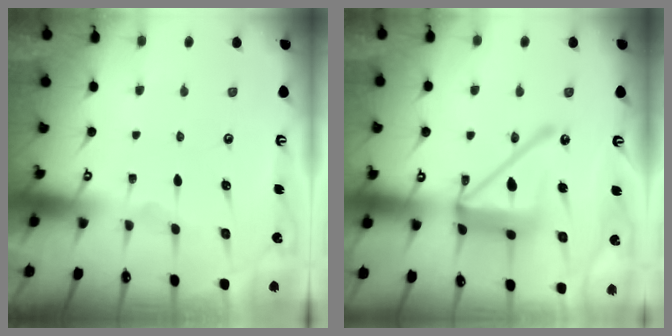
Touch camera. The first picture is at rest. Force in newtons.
{"total": 19.8, "press": 19.7, "slide": 2.0}